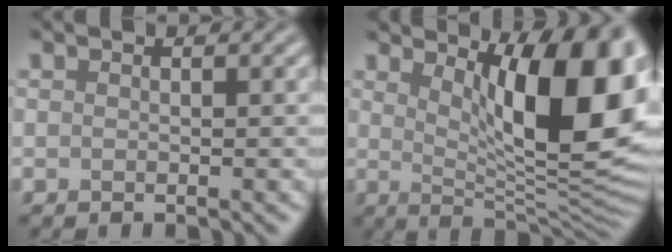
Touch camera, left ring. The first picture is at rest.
{"total": 13.6, "force": [4.4, 4.2, 12.1], "torque": [-0.134, -0.008, 0.068]}